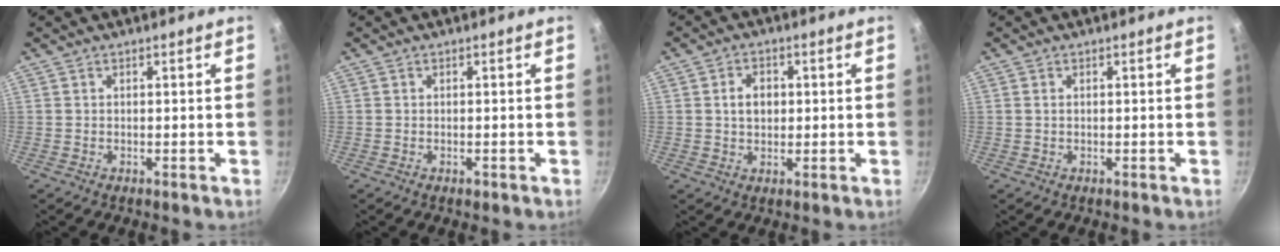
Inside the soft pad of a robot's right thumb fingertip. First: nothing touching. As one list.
[{"total": 0.9, "force": [-0.4, 0.5, 0.6], "torque": [-0.010, 0.002, -0.007]}, {"total": 4.4, "force": [0.5, 3.3, 2.8], "torque": [-0.028, 0.006, 0.007]}, {"total": 0.5, "force": [0.1, 0.3, 0.4], "torque": [-0.009, 0.001, 0.001]}]